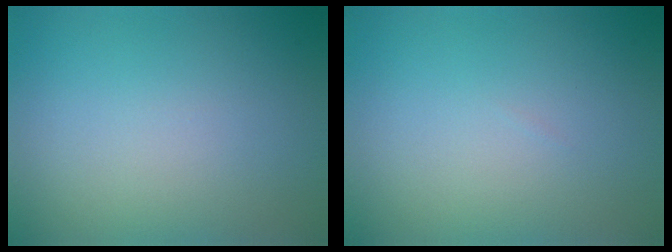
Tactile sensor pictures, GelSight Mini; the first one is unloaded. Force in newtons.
{"total": 0.0}